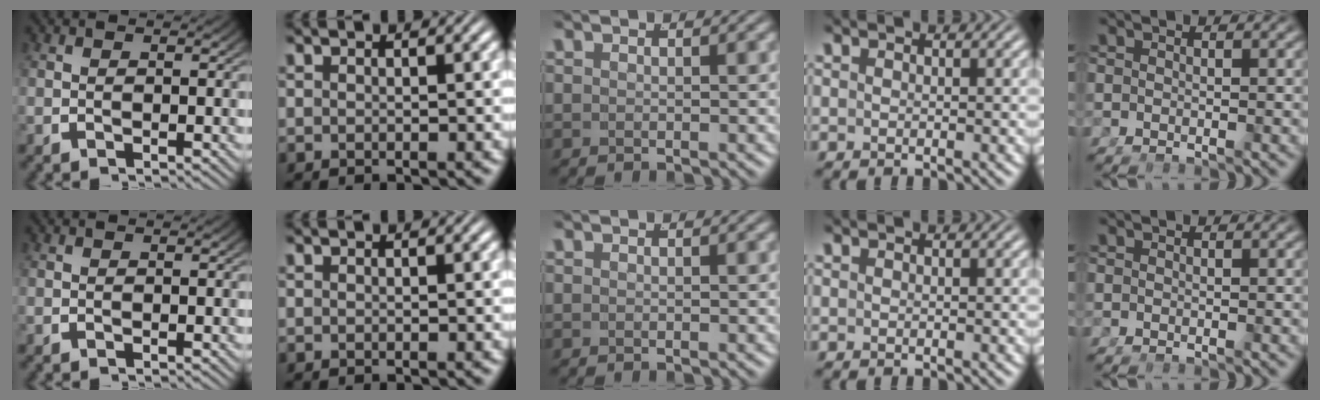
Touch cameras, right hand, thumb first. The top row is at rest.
{}